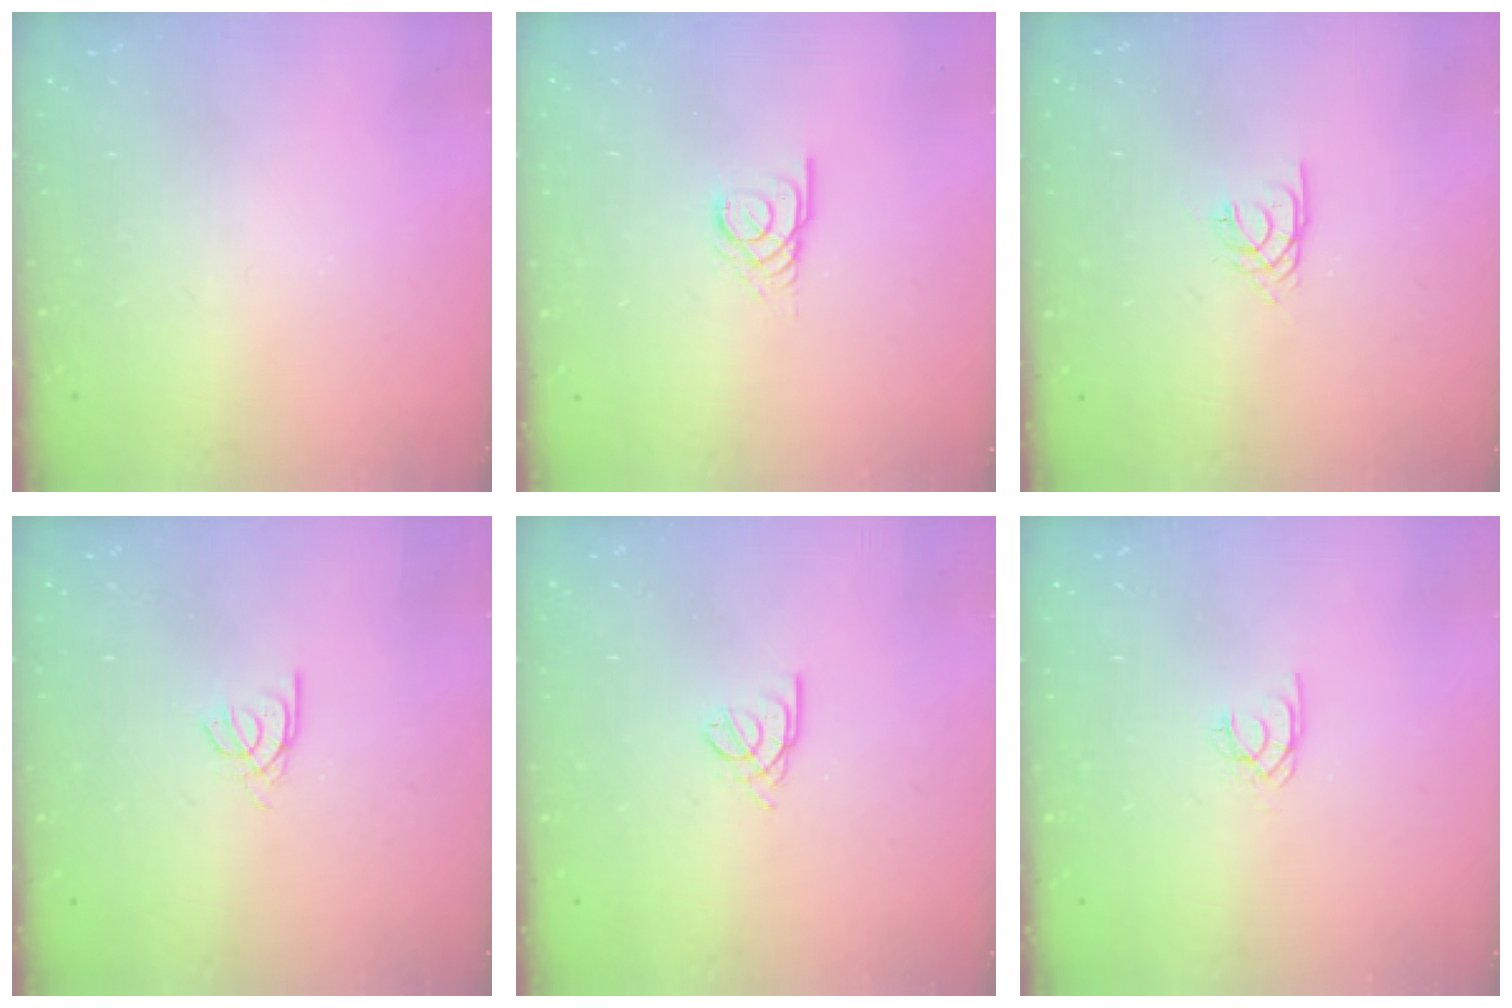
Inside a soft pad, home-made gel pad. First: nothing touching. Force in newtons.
{"total": 2.4, "press": 2.4, "slide": 0.1}
{"total": 1.7, "press": 1.7, "slide": 0.4}
{"total": 2.0, "press": 1.9, "slide": 0.4}
{"total": 2.2, "press": 2.1, "slide": 0.5}
{"total": 2.0, "press": 2.0, "slide": 0.4}